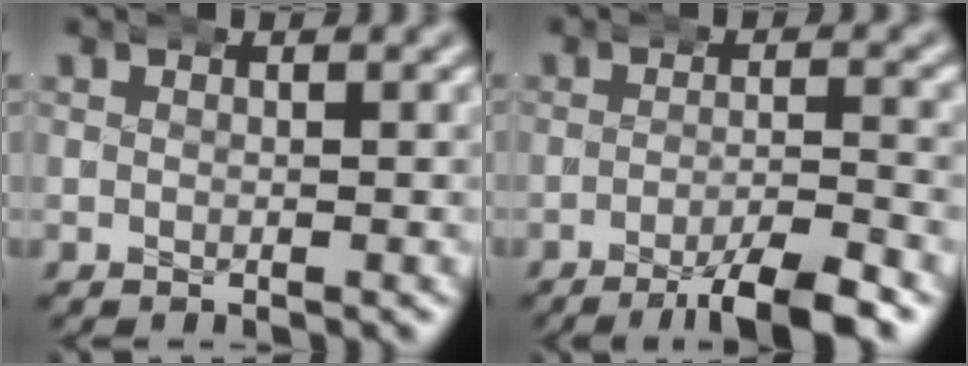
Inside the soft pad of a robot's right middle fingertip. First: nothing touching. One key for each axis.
{"total": 5.3, "fx": -3.7, "fy": 0.4, "fz": 3.7, "tx": -0.053, "ty": -0.004, "tz": -0.065}